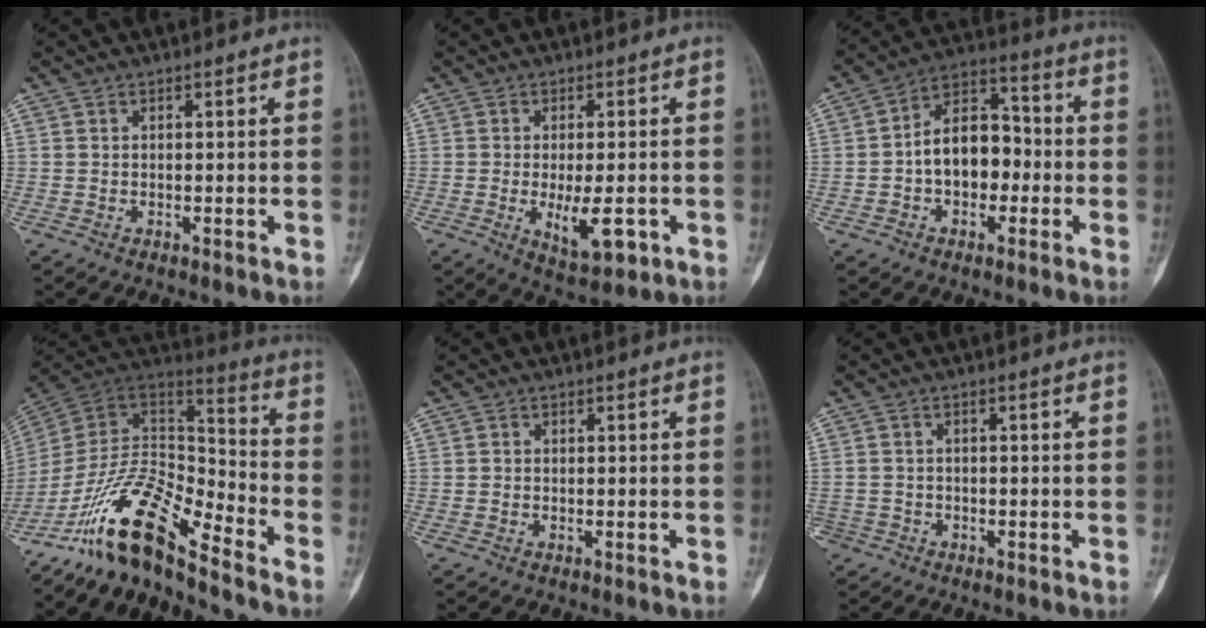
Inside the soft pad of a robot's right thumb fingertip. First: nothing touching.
{"total": 8.2, "force": [-2.1, 3.4, 7.1], "torque": [-0.110, -0.010, -0.023]}
{"total": 12.1, "force": [-1.7, 8.2, 8.8], "torque": [-0.108, 0.045, -0.041]}
{"total": 16.8, "force": [-12.8, 4.4, 10.0], "torque": [-0.169, 0.098, -0.239]}
{"total": 0.5, "force": [-0.1, 0.5, 0.1], "torque": [-0.002, 0.003, -0.002]}
{"total": 2.6, "force": [-1.6, 2.1, -0.2], "torque": [0.013, 0.013, -0.031]}